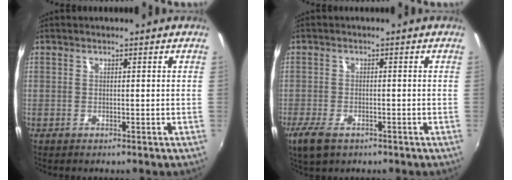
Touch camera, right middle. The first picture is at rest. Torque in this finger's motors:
{"motor_torque": [1.17, -0.96, 0.08, 0.09]}